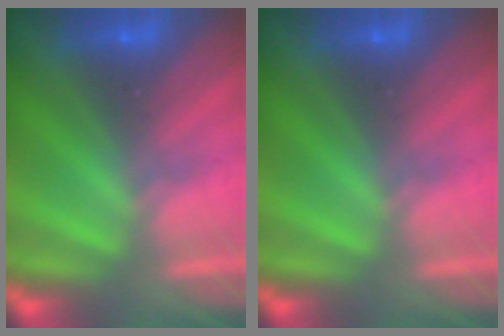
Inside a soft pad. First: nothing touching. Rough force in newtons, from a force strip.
{"total": 0.0}